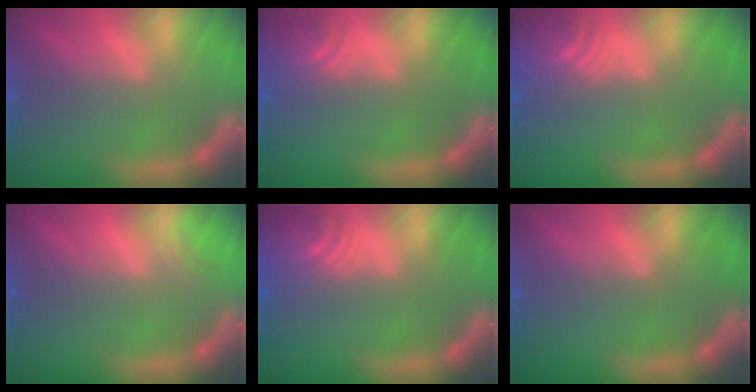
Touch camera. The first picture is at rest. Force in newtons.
{"total": 3.5}
{"total": 5.5}
{"total": 0.9}
{"total": 5.5}
{"total": 0.0}